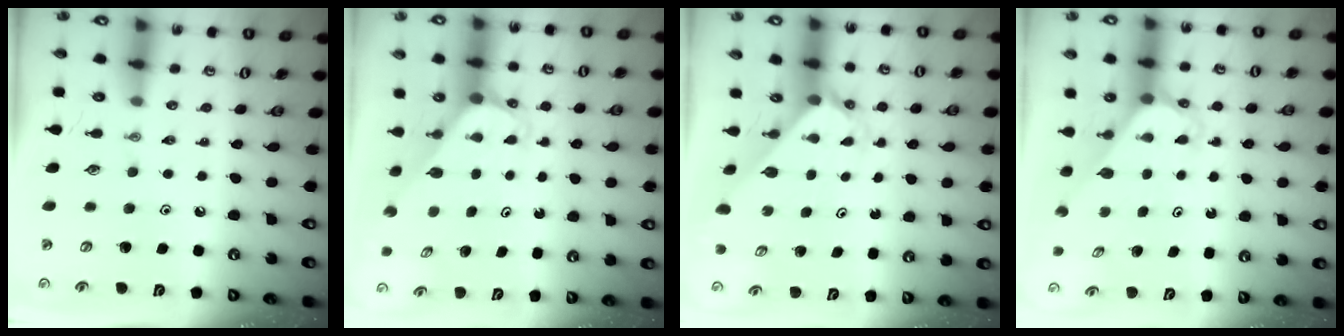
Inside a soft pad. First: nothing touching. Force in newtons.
{"total": 1.8, "press": 1.8, "slide": 0.1}
{"total": 1.9, "press": 1.9, "slide": 0.1}
{"total": 2.7, "press": 2.7, "slide": 0.2}